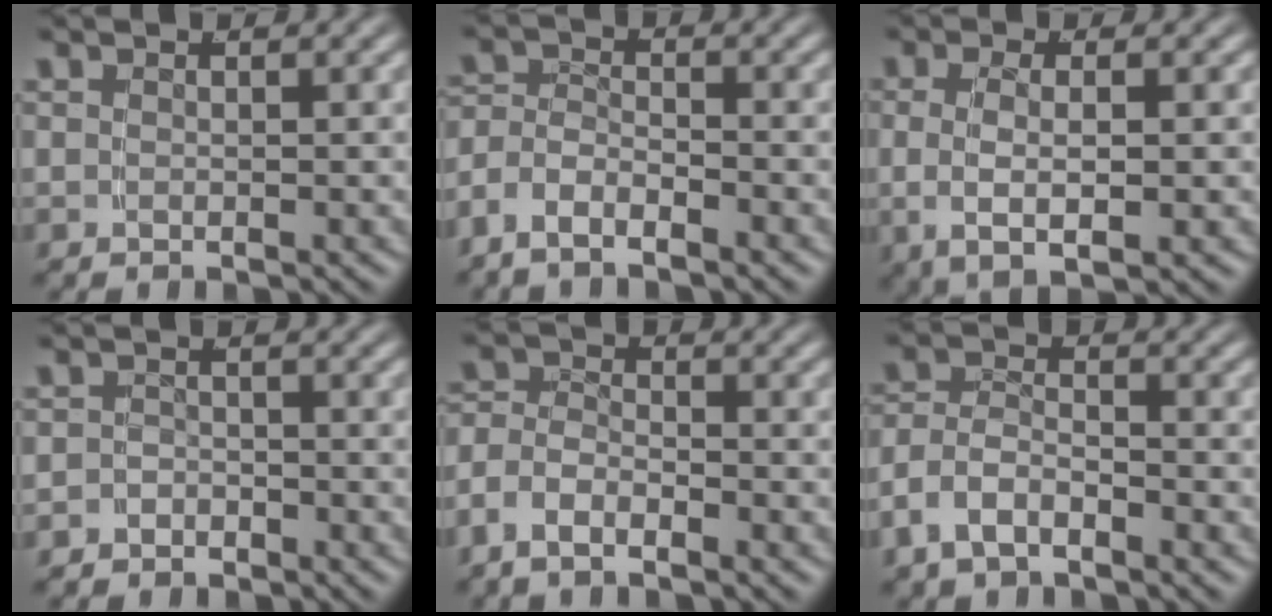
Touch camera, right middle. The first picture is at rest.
{"total": 3.7, "force": [-2.3, 2.4, 1.7], "torque": [-0.049, -0.016, -0.040]}
{"total": 4.6, "force": [-0.2, 2.1, 4.1], "torque": [-0.083, -0.009, 0.004]}
{"total": 2.2, "force": [-1.8, 1.2, -0.2], "torque": [0.003, -0.014, -0.027]}
{"total": 4.0, "force": [-1.9, 2.9, 2.0], "torque": [-0.056, -0.016, -0.034]}
{"total": 4.8, "force": [-2.3, 3.4, 2.4], "torque": [-0.064, -0.020, -0.036]}